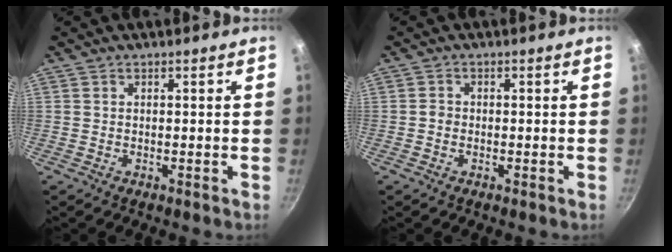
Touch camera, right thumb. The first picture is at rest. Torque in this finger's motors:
{"motor_torque": [0.51, 0.30, -0.05, -0.28, -0.01]}